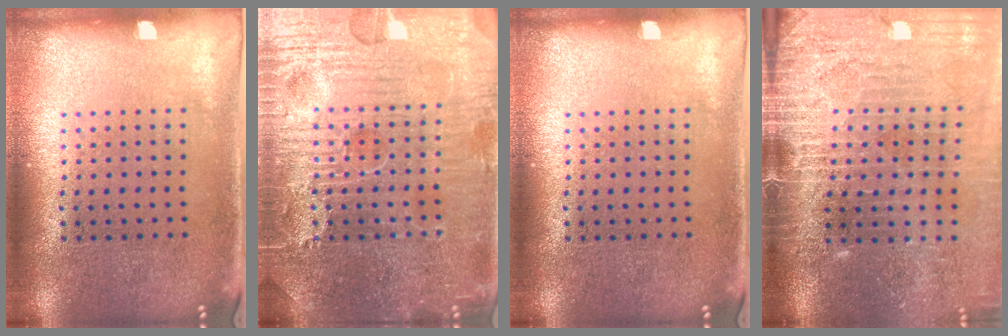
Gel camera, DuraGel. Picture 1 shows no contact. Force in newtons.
{"total": 7.9, "press": 7.9, "slide": 0.9}
{"total": 0.0}
{"total": 4.2, "press": 3.6, "slide": 2.0}